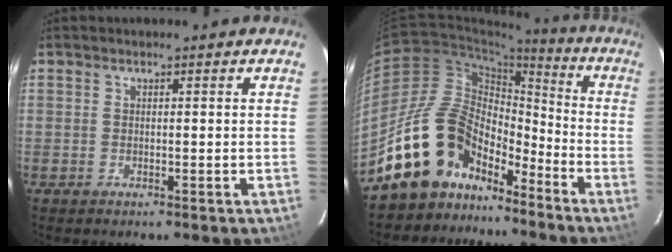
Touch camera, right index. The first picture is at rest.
{"total": 16.0, "force": [-12.1, 8.8, 5.8], "torque": [-0.120, 0.031, -0.207]}